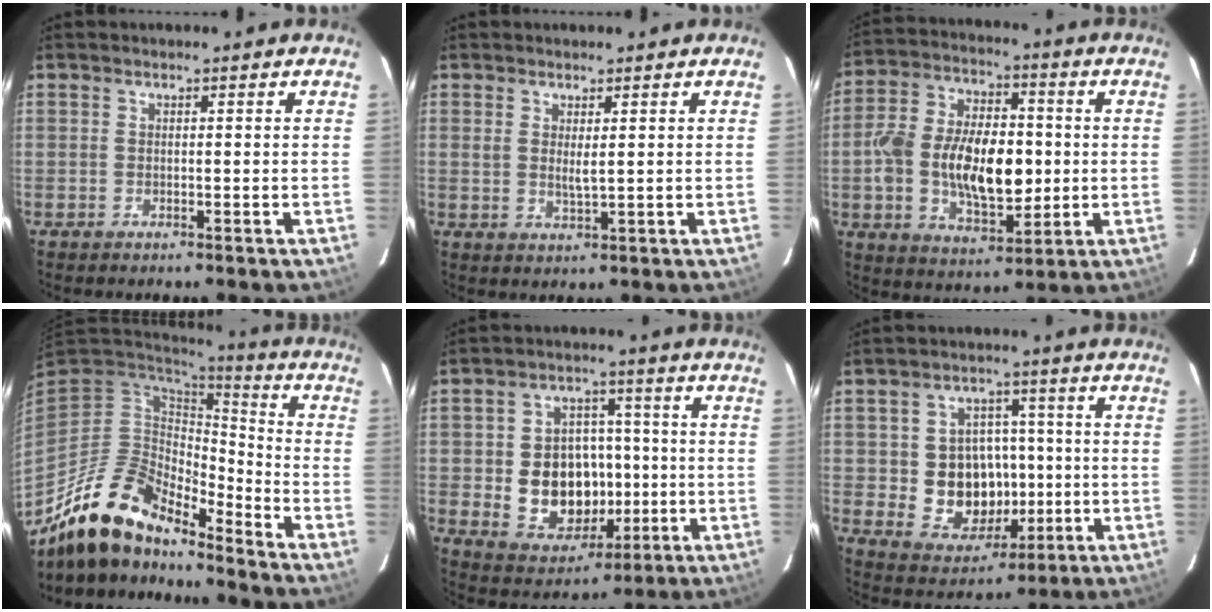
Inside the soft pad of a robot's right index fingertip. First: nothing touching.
{"total": 2.5, "force": [0.7, 0.6, 2.3], "torque": [-0.042, -0.006, 0.012]}
{"total": 17.2, "force": [-1.3, 9.5, 14.3], "torque": [-0.280, 0.010, -0.019]}
{"total": 16.9, "force": [-13.9, 5.5, 7.8], "torque": [-0.159, -0.010, -0.262]}
{"total": 13.9, "force": [-1.9, 11.1, 8.2], "torque": [-0.181, 0.014, -0.006]}
{"total": 12.3, "force": [-1.3, 10.5, 6.2], "torque": [-0.138, 0.011, 0.000]}